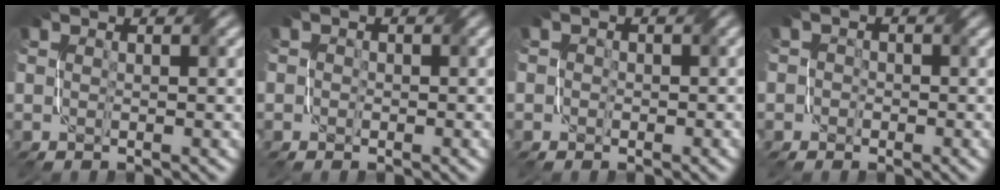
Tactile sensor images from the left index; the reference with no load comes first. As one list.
[{"total": 1.4, "force": [0.2, 1.3, 0.4], "torque": [0.003, 0.004, -0.009]}, {"total": 1.7, "force": [0.2, 1.6, 0.4], "torque": [0.005, 0.005, -0.009]}, {"total": 2.9, "force": [-0.1, 2.8, 0.5], "torque": [0.010, 0.014, -0.031]}]